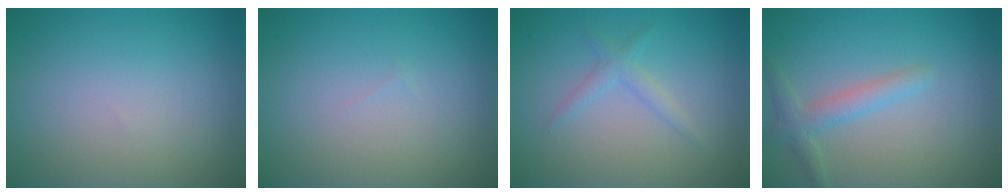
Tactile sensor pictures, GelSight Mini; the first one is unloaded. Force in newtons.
{"total": 0.0}
{"total": 1.4, "press": 1.4, "slide": 0.0}
{"total": 2.2, "press": 2.2, "slide": 0.2}